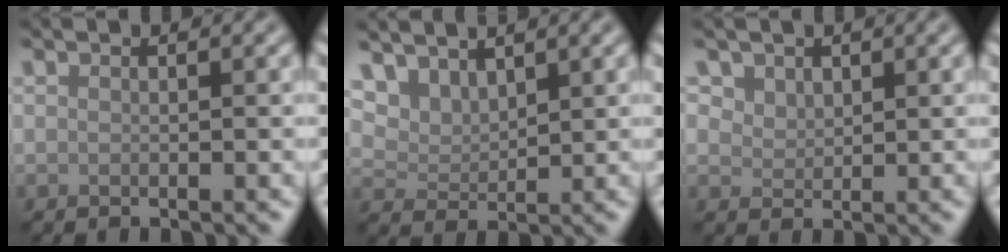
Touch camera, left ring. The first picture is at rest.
{"total": 3.5, "force": [2.8, 1.5, 1.4], "torque": [-0.032, -0.010, 0.064]}
{"total": 2.9, "force": [2.0, 1.9, 1.0], "torque": [-0.035, -0.007, 0.046]}